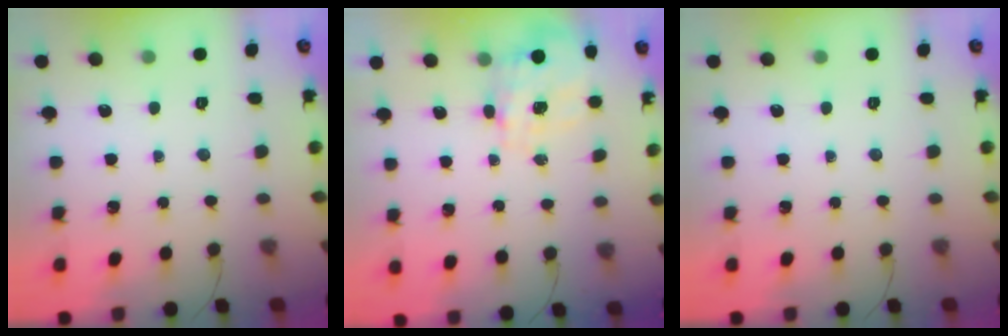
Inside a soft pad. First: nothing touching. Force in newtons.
{"total": 3.5, "press": 3.3, "slide": 1.0}
{"total": 0.0}